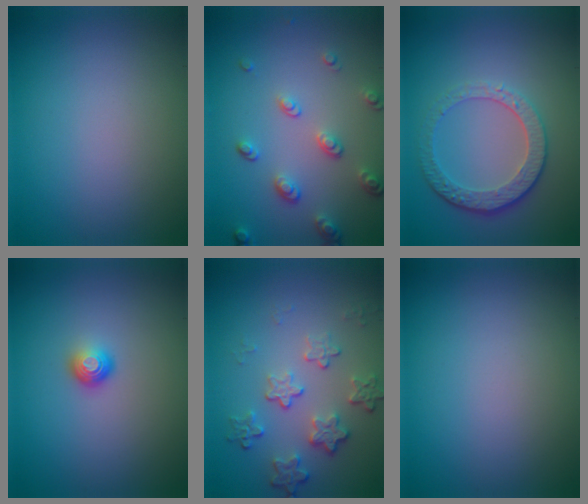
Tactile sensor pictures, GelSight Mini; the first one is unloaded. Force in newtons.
{"total": 3.3, "press": 2.6, "slide": 2.1}
{"total": 4.5, "press": 3.2, "slide": 3.2}
{"total": 1.6, "press": 1.1, "slide": 1.1}
{"total": 4.1, "press": 3.0, "slide": 2.8}
{"total": 0.0}